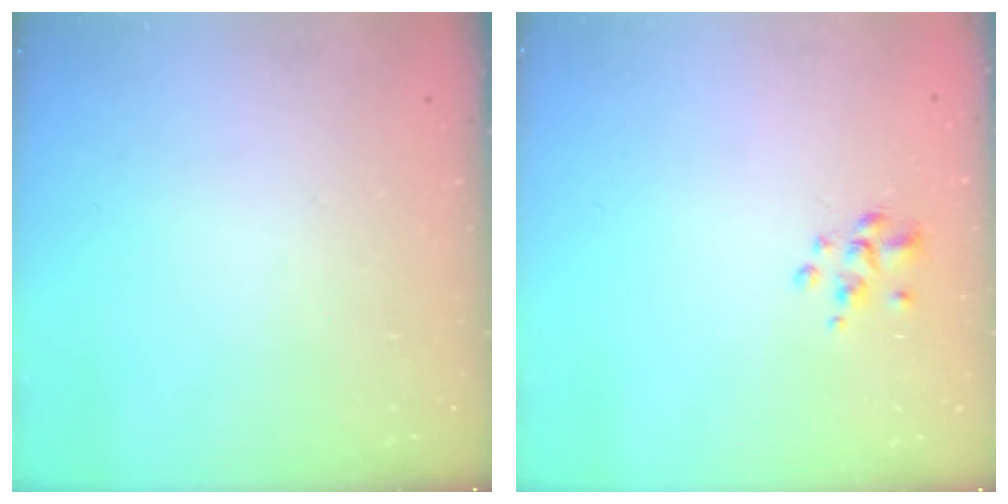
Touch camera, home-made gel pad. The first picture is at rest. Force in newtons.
{"total": 2.7, "press": 2.5, "slide": 0.9}